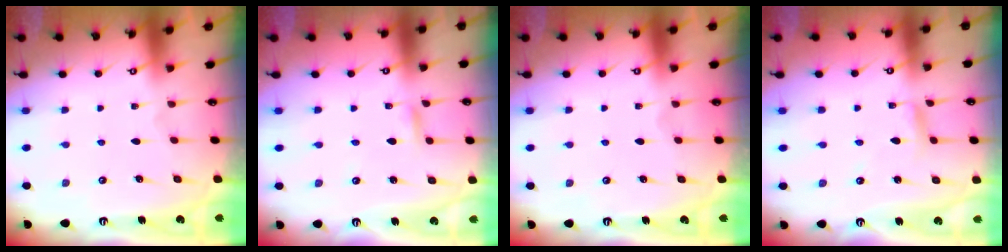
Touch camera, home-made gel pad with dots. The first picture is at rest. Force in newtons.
{"total": 1.9, "press": 1.9, "slide": 0.1}
{"total": 0.0}
{"total": 2.9, "press": 2.9, "slide": 0.2}